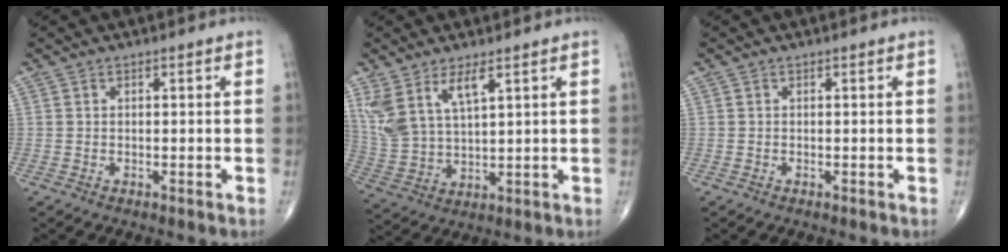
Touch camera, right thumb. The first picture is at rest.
{"total": 9.4, "force": [5.2, 3.5, 6.9], "torque": [-0.153, -0.019, 0.116]}
{"total": 0.0}